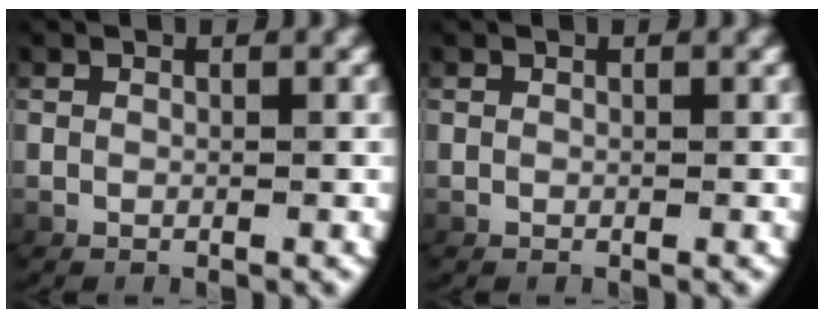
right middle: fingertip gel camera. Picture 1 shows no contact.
{"total": 0.0}